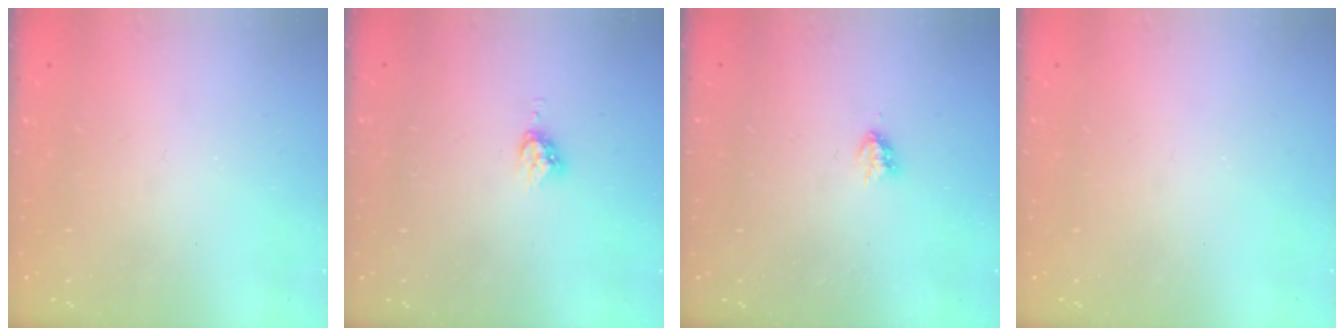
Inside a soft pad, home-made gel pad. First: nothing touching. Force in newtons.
{"total": 4.8, "press": 4.7, "slide": 0.7}
{"total": 2.9, "press": 2.9, "slide": 0.5}
{"total": 0.0}